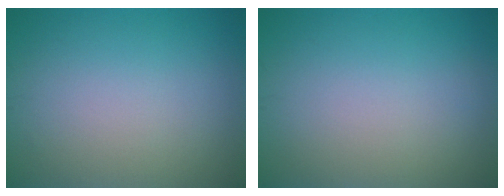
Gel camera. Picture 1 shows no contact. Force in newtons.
{"total": 0.0}